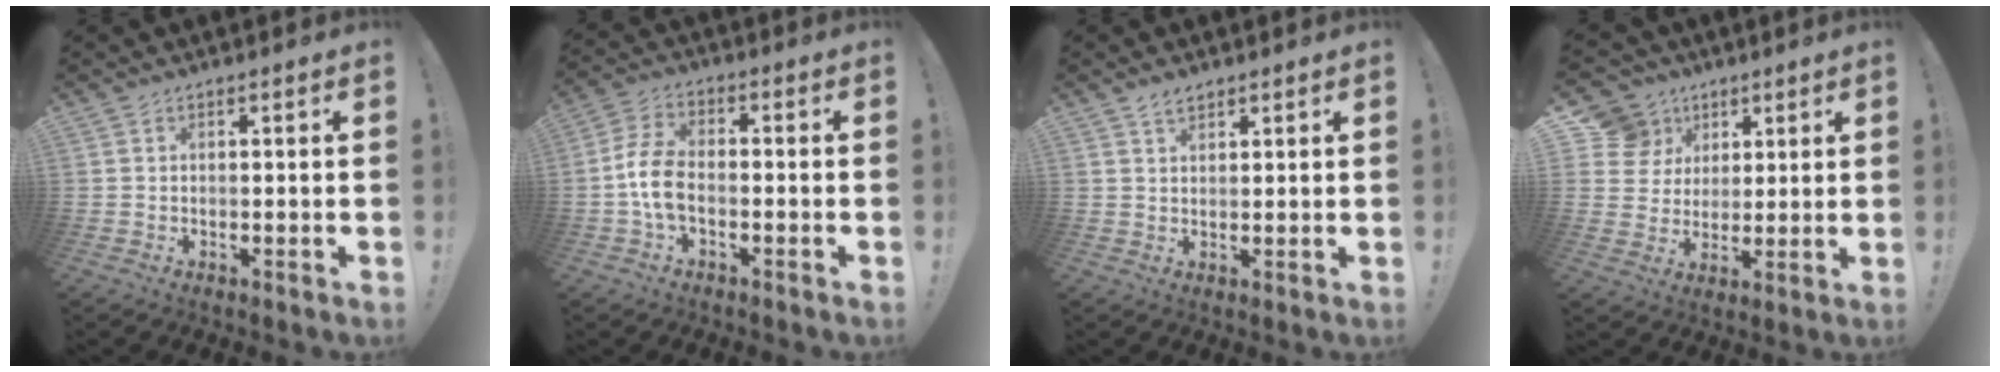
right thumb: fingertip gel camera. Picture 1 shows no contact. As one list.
[{"total": 9.1, "force": [-2.5, 5.1, 7.1], "torque": [-0.147, 0.011, -0.041]}, {"total": 2.8, "force": [2.2, 1.3, 1.1], "torque": [-0.011, -0.013, 0.038]}, {"total": 11.4, "force": [4.8, 9.9, 3.1], "torque": [-0.042, -0.022, 0.101]}]